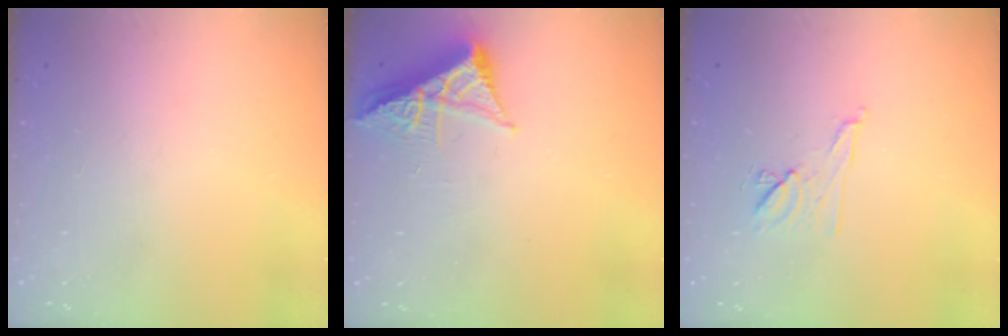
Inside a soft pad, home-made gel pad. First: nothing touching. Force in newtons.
{"total": 6.0, "press": 5.9, "slide": 0.8}
{"total": 7.5, "press": 7.4, "slide": 1.3}